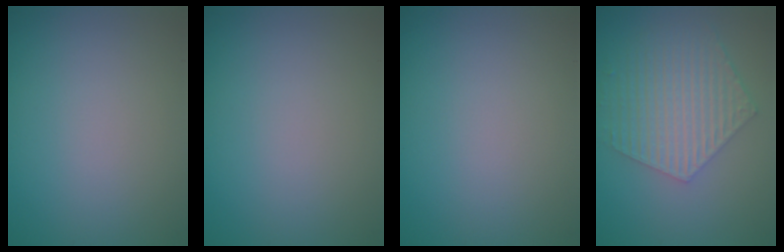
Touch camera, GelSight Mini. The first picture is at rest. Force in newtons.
{"total": 0.0}
{"total": 0.0}
{"total": 5.6, "press": 4.2, "slide": 3.7}